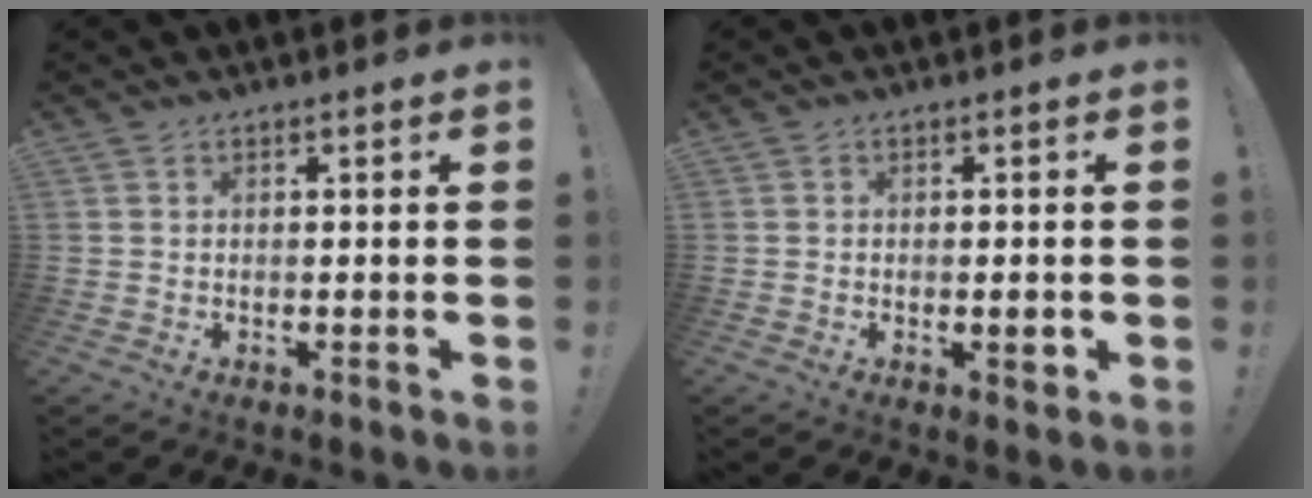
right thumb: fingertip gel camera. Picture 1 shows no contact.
{"total": 2.1, "force": [-0.5, 0.9, 1.8], "torque": [-0.016, -0.001, -0.008]}